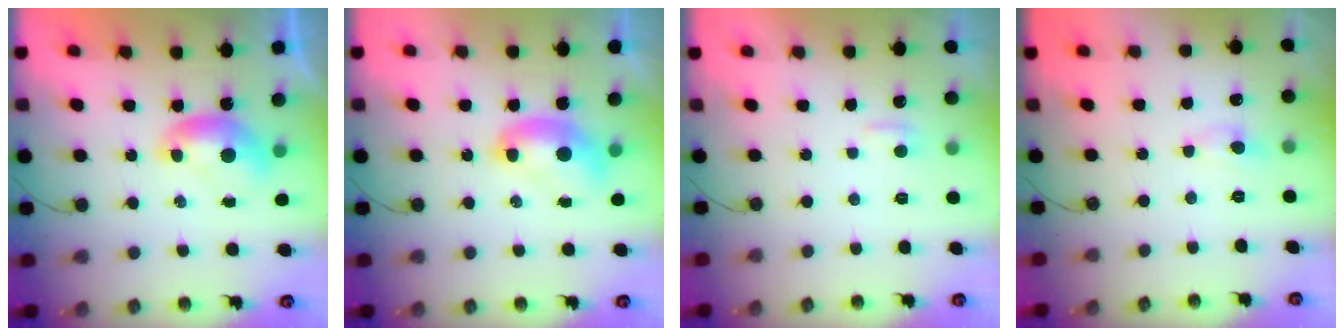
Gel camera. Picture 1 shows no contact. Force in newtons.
{"total": 2.1, "press": 2.1, "slide": 0.2}
{"total": 2.5, "press": 2.5, "slide": 0.3}
{"total": 2.5, "press": 2.4, "slide": 0.5}